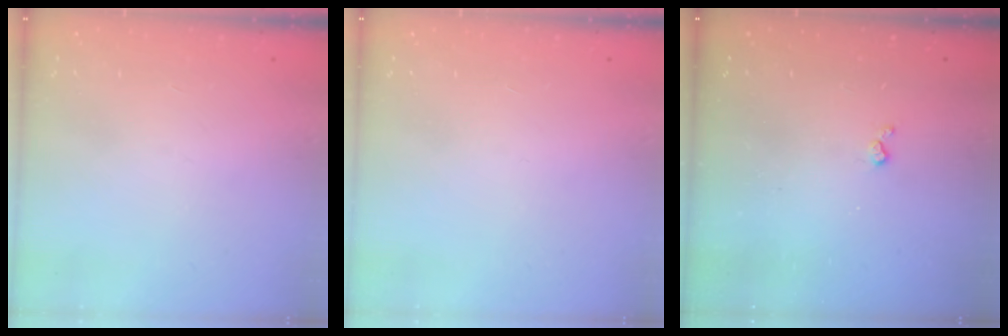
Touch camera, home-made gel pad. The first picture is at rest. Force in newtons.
{"total": 0.0}
{"total": 2.9, "press": 2.9, "slide": 0.5}